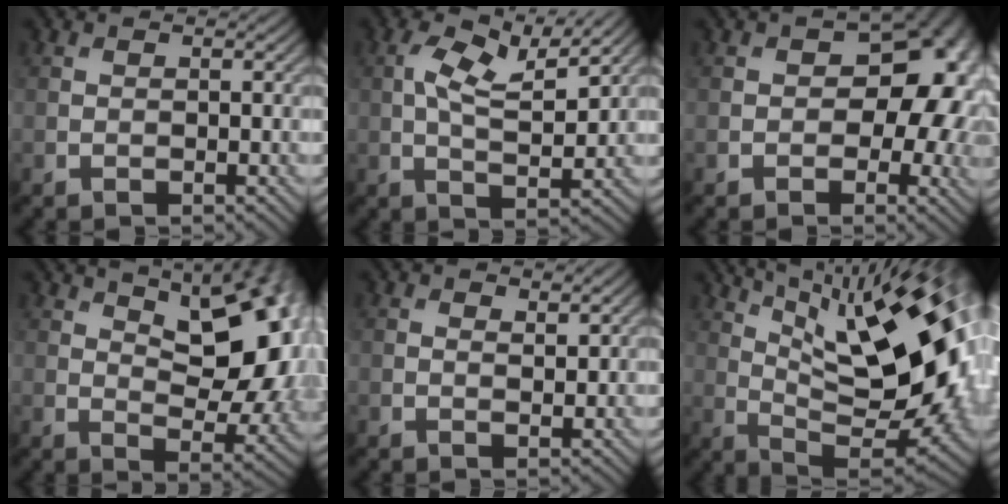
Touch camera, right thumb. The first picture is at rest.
{"total": 6.9, "force": [3.1, 2.6, 5.6], "torque": [-0.110, -0.007, 0.059]}
{"total": 11.1, "force": [0.0, 7.4, 8.3], "torque": [-0.087, -0.019, 0.010]}
{"total": 15.4, "force": [5.6, 7.5, 12.2], "torque": [-0.159, 0.016, 0.080]}
{"total": 0.6, "force": [0.6, 0.2, 0.1], "torque": [0.000, -0.016, 0.016]}
{"total": 17.7, "force": [6.3, 6.6, 15.2], "torque": [-0.231, 0.009, 0.105]}